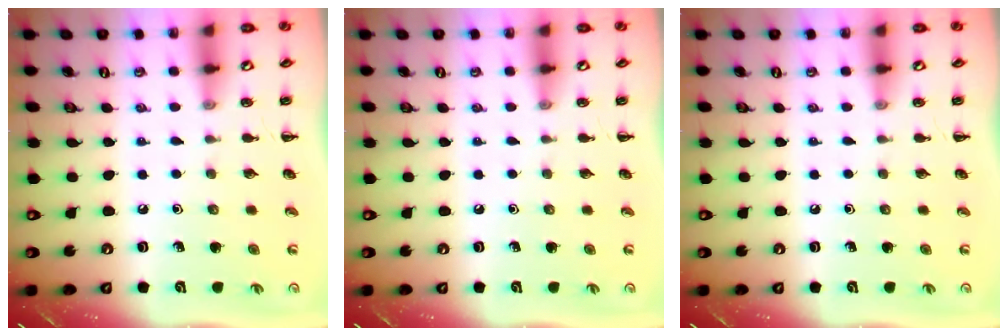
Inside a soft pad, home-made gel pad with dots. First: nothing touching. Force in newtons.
{"total": 0.0}
{"total": 0.0}